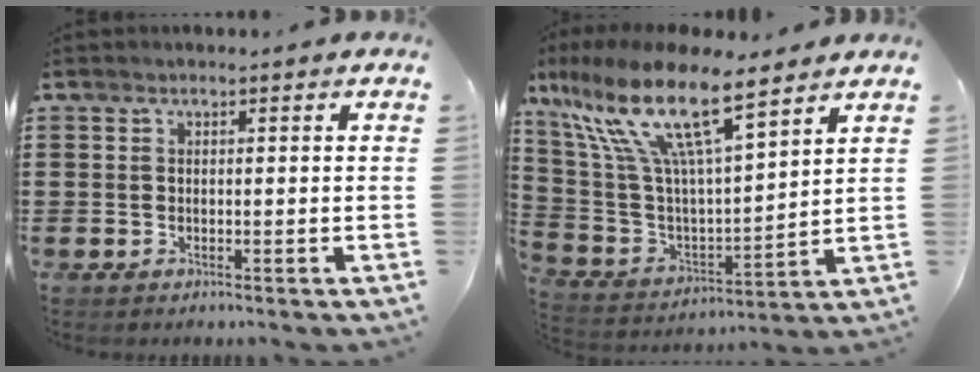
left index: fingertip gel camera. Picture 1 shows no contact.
{"total": 15.5, "force": [9.5, 4.2, 11.5], "torque": [-0.262, -0.047, 0.158]}